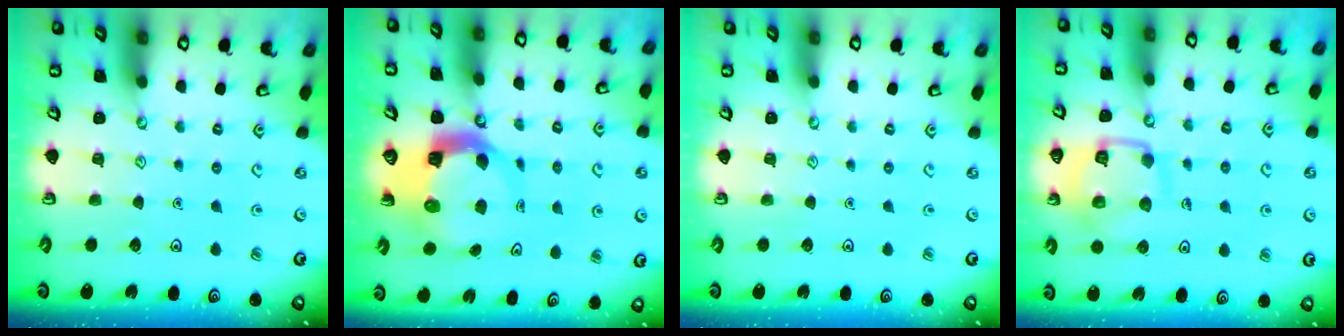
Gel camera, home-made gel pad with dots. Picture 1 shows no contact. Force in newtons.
{"total": 7.3, "press": 7.3, "slide": 0.9}
{"total": 0.0}
{"total": 13.2, "press": 13.1, "slide": 1.4}